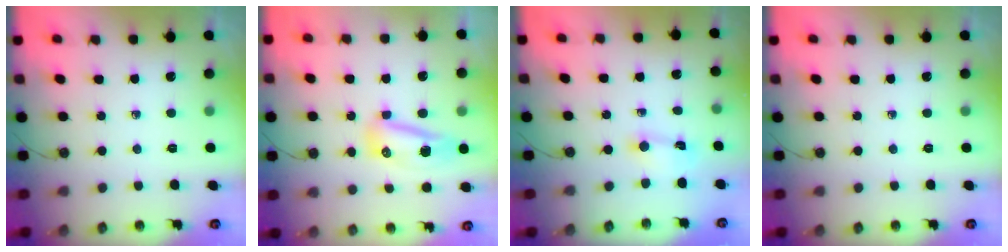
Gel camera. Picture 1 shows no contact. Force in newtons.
{"total": 25.5, "press": 13.7, "slide": 21.5}
{"total": 1.6, "press": 1.6, "slide": 0.3}
{"total": 0.0}